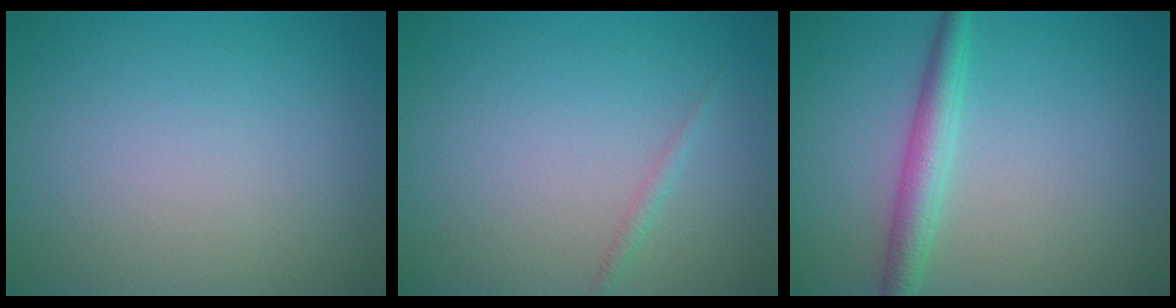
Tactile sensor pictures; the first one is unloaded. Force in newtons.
{"total": 0.8, "press": 0.8, "slide": 0.1}
{"total": 3.0, "press": 3.0, "slide": 0.1}